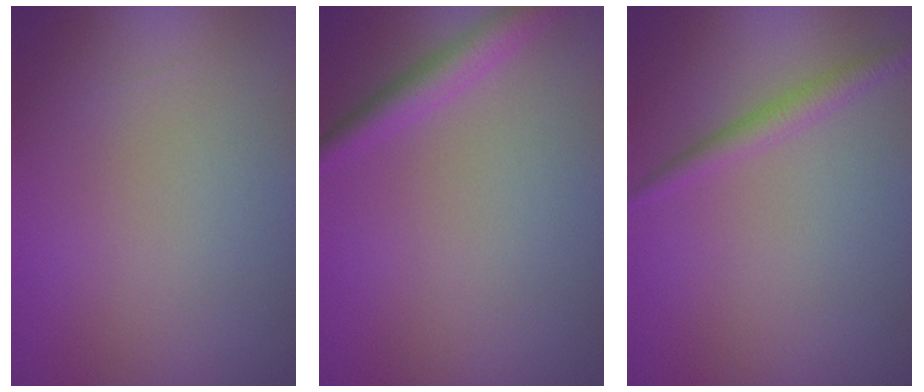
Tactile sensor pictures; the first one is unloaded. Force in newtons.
{"total": 2.5, "press": 2.5, "slide": 0.1}
{"total": 1.8, "press": 1.8, "slide": 0.0}